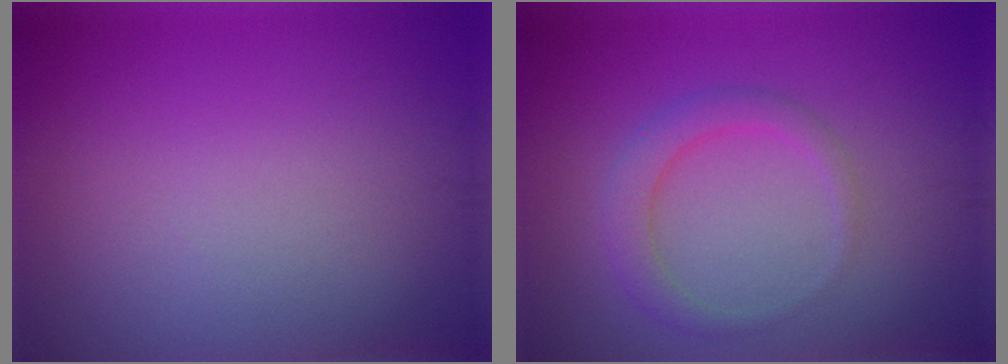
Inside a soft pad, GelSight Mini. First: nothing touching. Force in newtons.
{"total": 2.6, "press": 2.6, "slide": 0.1}